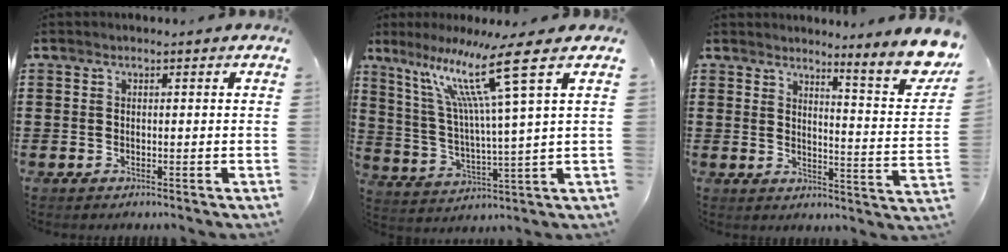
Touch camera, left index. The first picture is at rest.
{"total": 13.5, "force": [7.4, -0.5, 11.2], "torque": [-0.235, -0.017, 0.114]}
{"total": 6.7, "force": [5.4, 0.0, 4.0], "torque": [-0.066, -0.052, 0.084]}